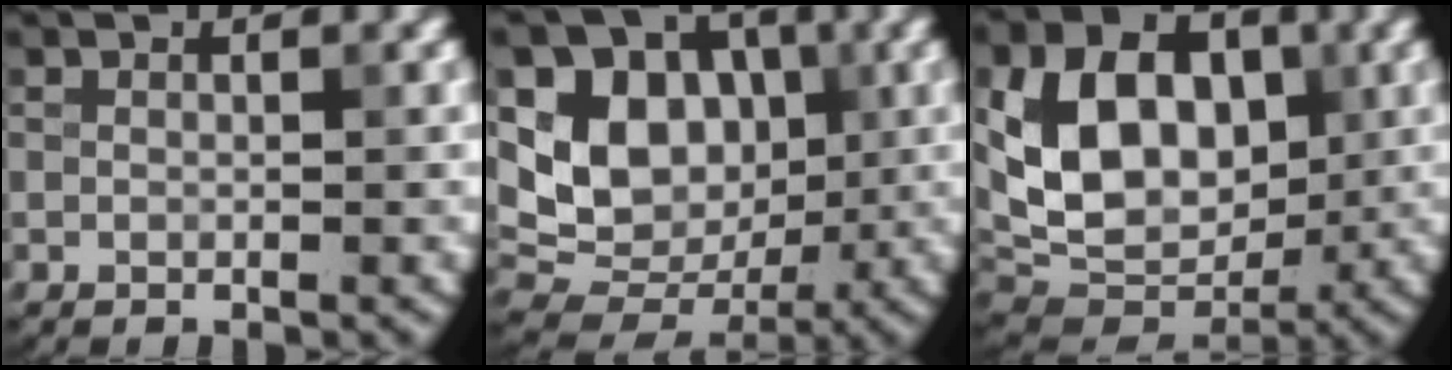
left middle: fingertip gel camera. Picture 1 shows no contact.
{"total": 10.3, "force": [1.3, 8.4, 5.9], "torque": [-0.101, -0.003, 0.016]}
{"total": 10.8, "force": [1.5, 7.7, 7.3], "torque": [-0.140, 0.002, 0.023]}